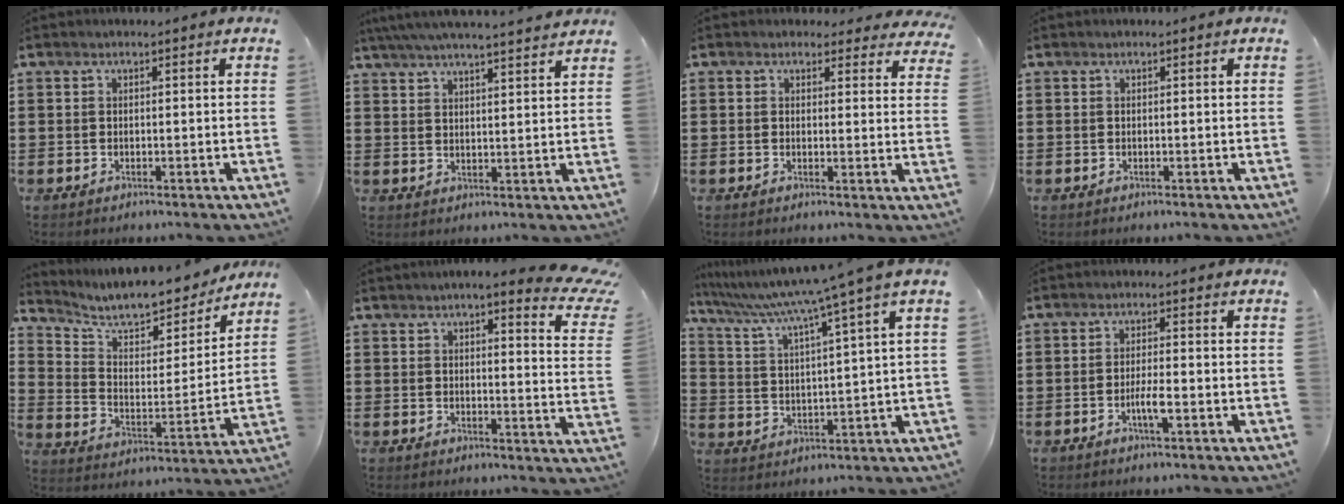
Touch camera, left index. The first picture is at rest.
{"total": 5.0, "force": [4.6, -0.3, 1.8], "torque": [-0.050, -0.019, 0.082]}
{"total": 2.7, "force": [2.3, 1.2, 0.8], "torque": [-0.017, -0.003, 0.040]}
{"total": 0.0}
{"total": 9.3, "force": [8.5, 1.6, 3.5], "torque": [-0.090, -0.064, 0.144]}
{"total": 5.7, "force": [4.7, 0.5, 3.1], "torque": [-0.062, -0.019, 0.079]}
{"total": 6.9, "force": [5.2, -1.7, 4.2], "torque": [-0.103, -0.043, 0.078]}
{"total": 3.1, "force": [-1.1, 0.5, 2.9], "torque": [-0.050, 0.003, -0.021]}